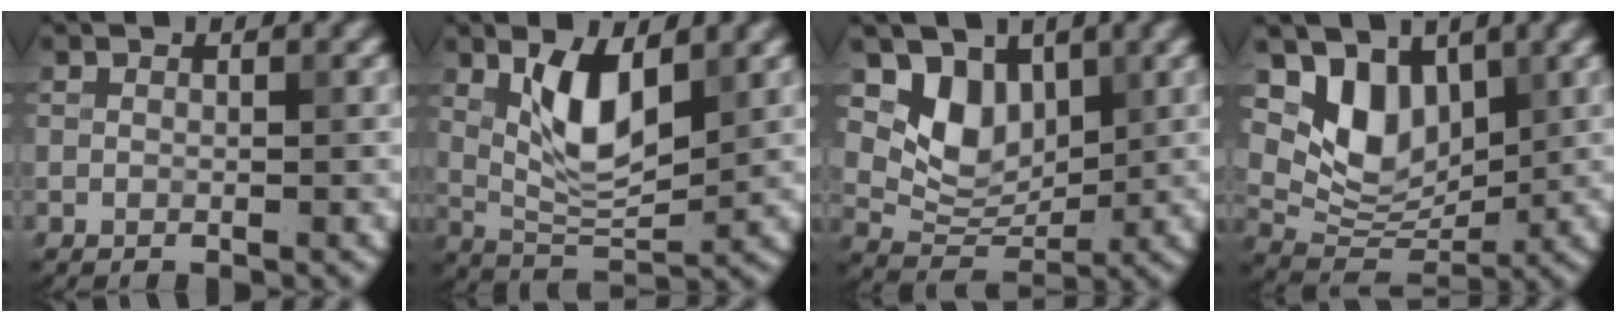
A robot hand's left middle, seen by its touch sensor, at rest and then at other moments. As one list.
[{"total": 5.9, "force": [2.0, 2.4, 5.0], "torque": [-0.100, -0.005, 0.040]}, {"total": 4.9, "force": [2.1, 3.4, 2.7], "torque": [-0.053, -0.015, 0.037]}, {"total": 5.7, "force": [2.5, 3.9, 3.4], "torque": [-0.069, -0.017, 0.043]}]